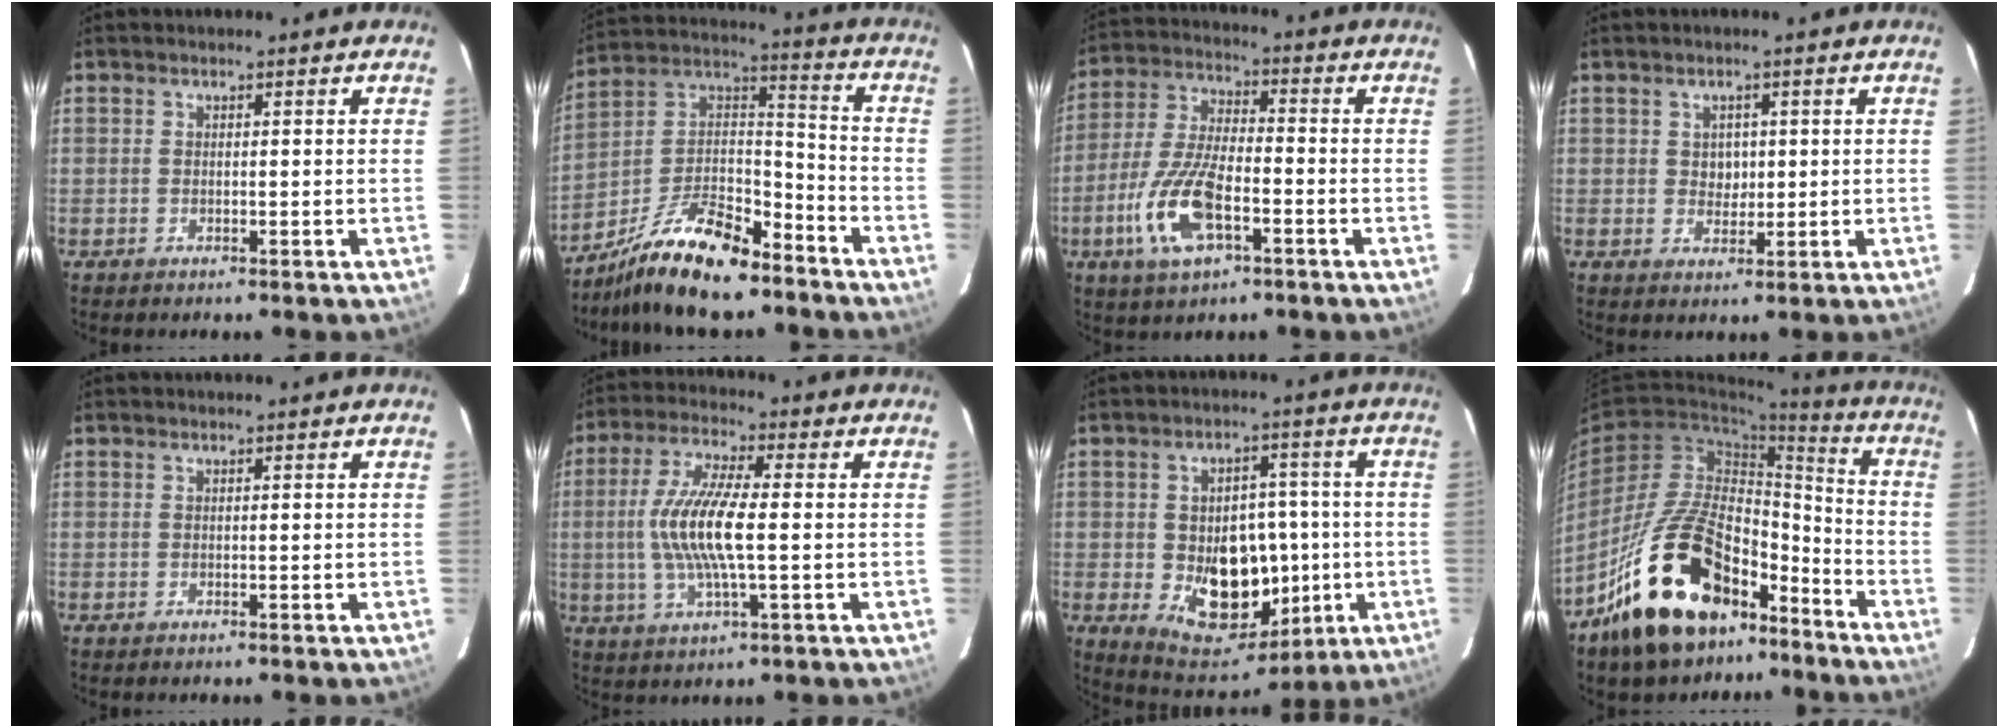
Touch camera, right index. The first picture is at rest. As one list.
[{"total": 17.9, "force": [-13.0, 6.3, 10.5], "torque": [-0.218, 0.013, -0.230]}, {"total": 13.5, "force": [-5.4, 5.4, 11.2], "torque": [-0.244, -0.007, -0.101]}, {"total": 2.8, "force": [0.5, 2.6, 1.1], "torque": [-0.014, 0.005, 0.009]}, {"total": 0.0}, {"total": 12.1, "force": [-0.5, 2.5, 11.8], "torque": [-0.238, 0.001, -0.011]}, {"total": 15.1, "force": [-2.3, 11.2, 9.8], "torque": [-0.180, 0.005, -0.009]}, {"total": 23.0, "force": [-15.3, 11.5, 12.7], "torque": [-0.235, 0.029, -0.233]}]